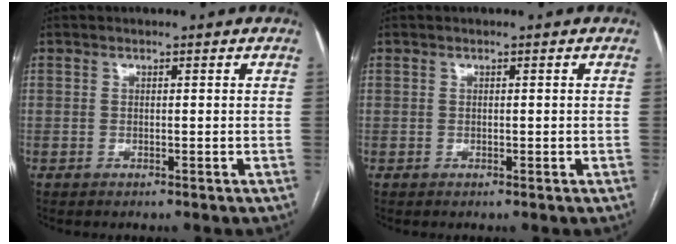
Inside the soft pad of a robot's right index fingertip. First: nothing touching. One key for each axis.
{"total": 0.0}